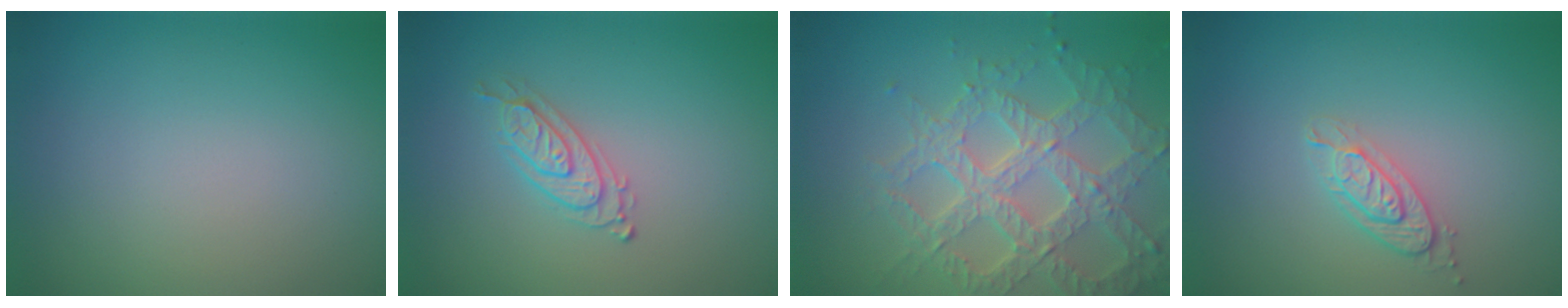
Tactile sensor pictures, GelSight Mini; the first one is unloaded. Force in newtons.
{"total": 2.2, "press": 2.1, "slide": 0.6}
{"total": 7.4, "press": 5.4, "slide": 5.0}
{"total": 2.1, "press": 1.9, "slide": 0.9}